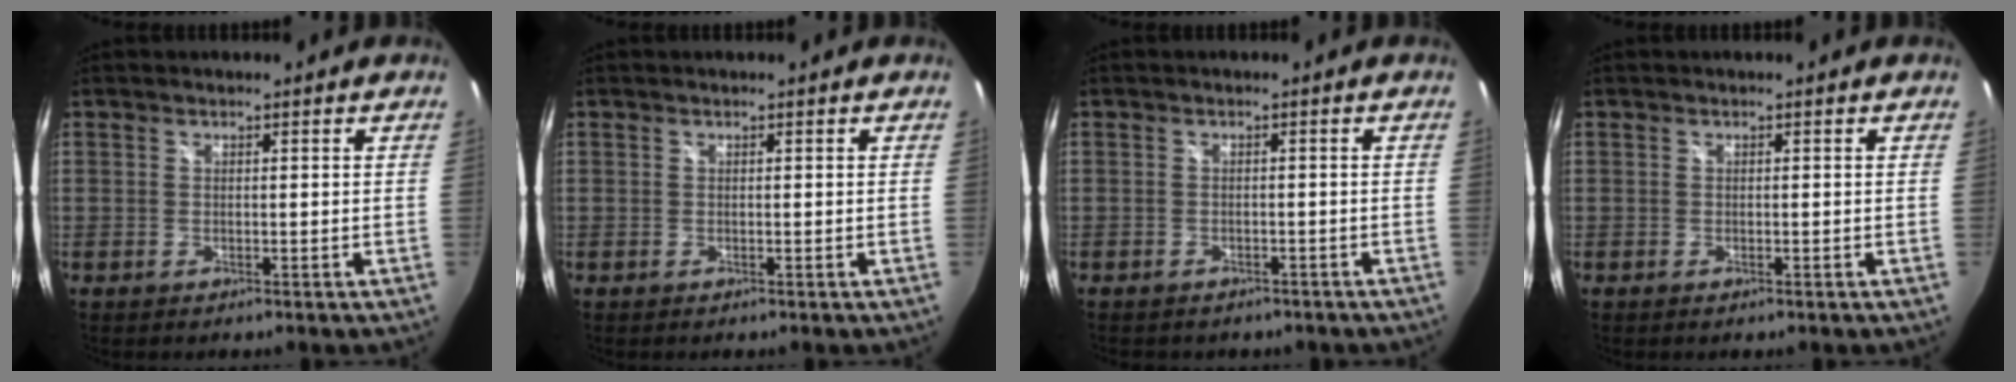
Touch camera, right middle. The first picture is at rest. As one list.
[{"total": 0.0}, {"total": 4.0, "force": [-3.2, 1.9, 1.4], "torque": [-0.026, -0.013, -0.039]}, {"total": 0.0}]